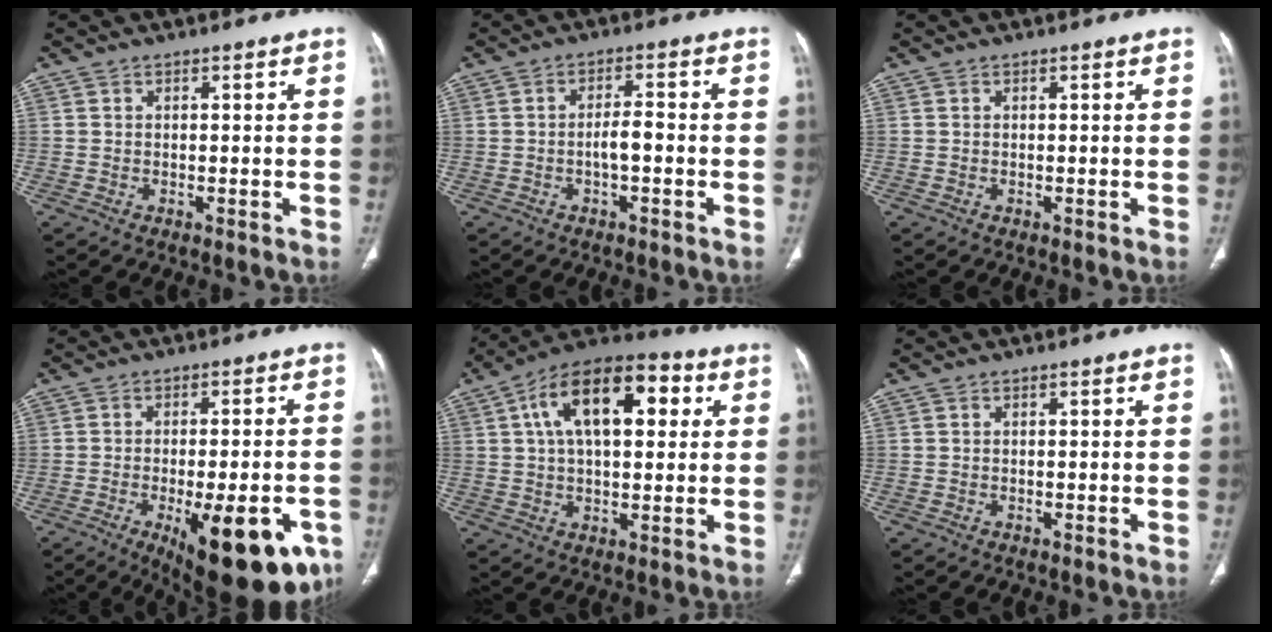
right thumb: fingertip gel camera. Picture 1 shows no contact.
{"total": 3.3, "force": [-0.9, 1.2, 3.0], "torque": [-0.054, 0.014, -0.016]}
{"total": 0.0}
{"total": 19.3, "force": [-8.3, 7.0, 15.9], "torque": [-0.161, 0.008, -0.101]}
{"total": 18.4, "force": [5.2, 9.5, 14.8], "torque": [-0.216, 0.022, 0.074]}
{"total": 0.0}